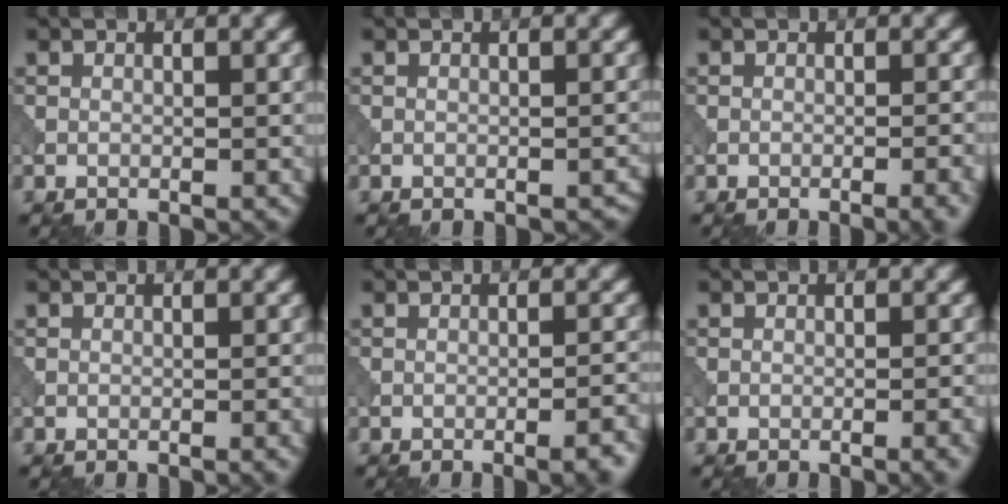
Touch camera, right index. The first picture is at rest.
{"total": 0.7, "force": [-0.5, 0.3, 0.4], "torque": [-0.008, 0.001, -0.004]}
{"total": 2.3, "force": [-1.2, 0.5, 1.9], "torque": [-0.018, 0.006, -0.017]}
{"total": 0.7, "force": [-0.3, 0.1, 0.7], "torque": [-0.008, 0.002, -0.006]}
{"total": 3.2, "force": [-1.7, 0.8, 2.6], "torque": [-0.025, 0.011, -0.026]}
{"total": 1.7, "force": [-0.8, 0.4, 1.5], "torque": [-0.013, 0.004, -0.012]}